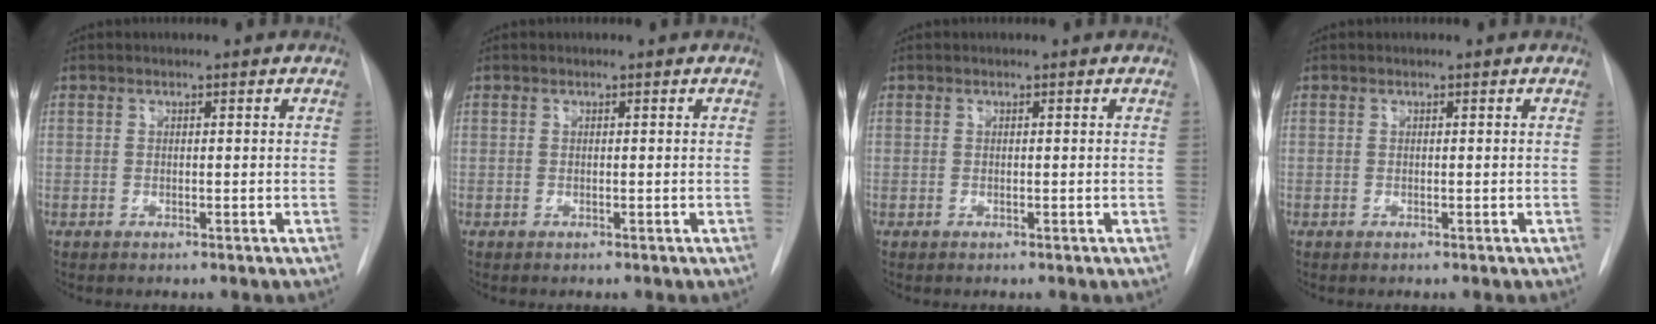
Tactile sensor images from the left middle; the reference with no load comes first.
{"total": 0.0}
{"total": 0.0}
{"total": 0.0}